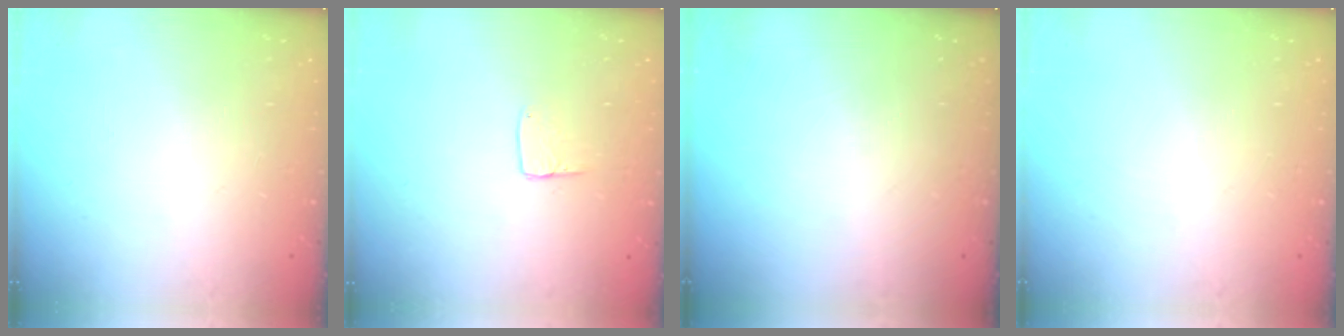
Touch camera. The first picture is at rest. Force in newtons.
{"total": 3.6, "press": 3.6, "slide": 0.3}
{"total": 0.0}
{"total": 0.0}